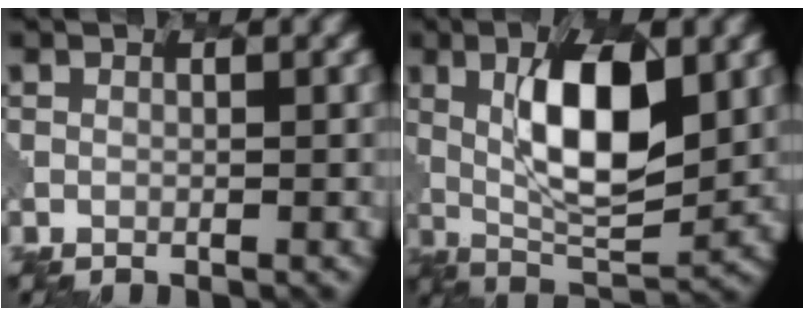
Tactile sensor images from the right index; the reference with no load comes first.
{"total": 9.1, "force": [1.9, 3.4, 8.3], "torque": [-0.135, -0.002, 0.034]}